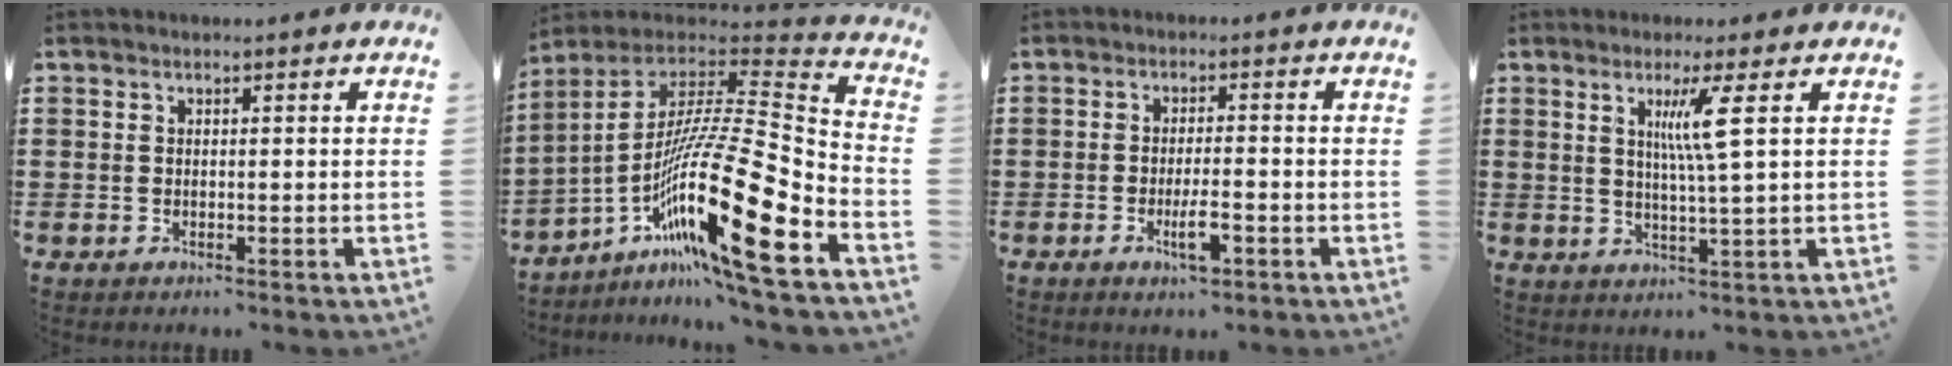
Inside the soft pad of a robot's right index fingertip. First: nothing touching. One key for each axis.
{"total": 21.8, "fx": -9.6, "fy": 2.9, "fz": 19.3, "tx": -0.361, "ty": -0.007, "tz": -0.180}
{"total": 3.8, "fx": -1.7, "fy": 1.0, "fz": 3.2, "tx": -0.058, "ty": 0.000, "tz": -0.033}
{"total": 5.3, "fx": 1.8, "fy": -0.7, "fz": 5.0, "tx": -0.101, "ty": -0.006, "tz": 0.024}